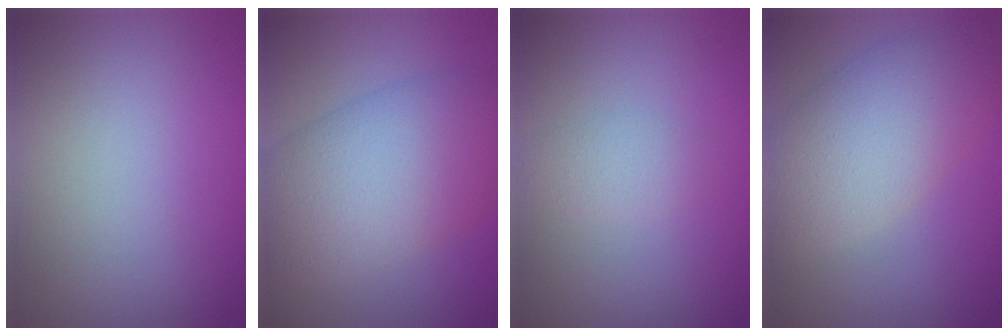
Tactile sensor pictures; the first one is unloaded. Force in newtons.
{"total": 9.6, "press": 9.6, "slide": 0.4}
{"total": 1.6, "press": 1.6, "slide": 0.2}
{"total": 7.6, "press": 7.6, "slide": 0.3}